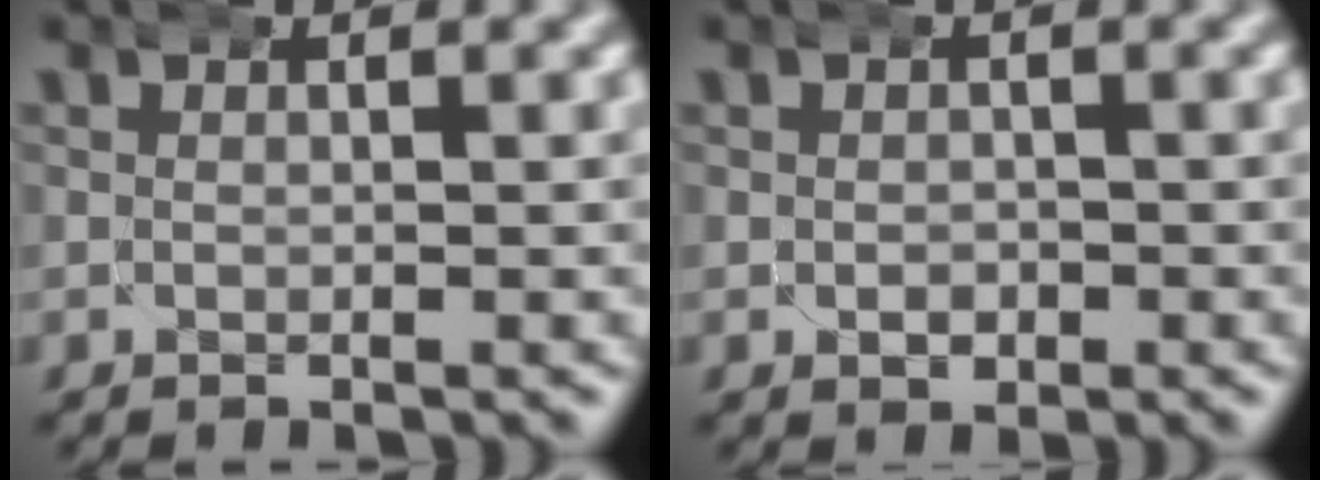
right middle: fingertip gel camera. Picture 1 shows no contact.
{"total": 1.5, "force": [-0.5, 1.3, 0.7], "torque": [-0.014, -0.008, -0.002]}